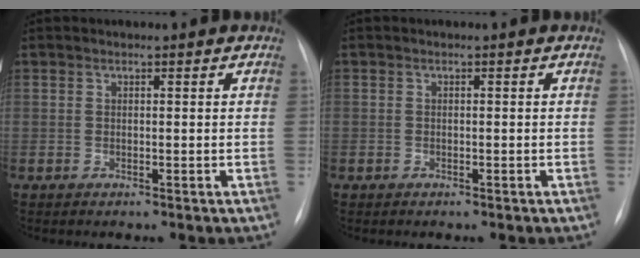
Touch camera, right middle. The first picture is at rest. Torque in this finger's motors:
{"motor_torque": [1.09, -1.05, -0.40, -0.21]}